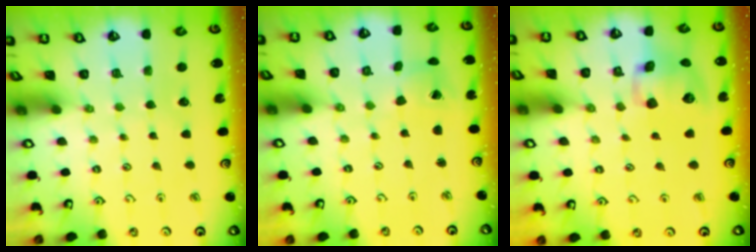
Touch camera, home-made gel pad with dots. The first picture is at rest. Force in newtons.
{"total": 2.5, "press": 2.5, "slide": 0.4}
{"total": 12.0, "press": 11.8, "slide": 2.0}